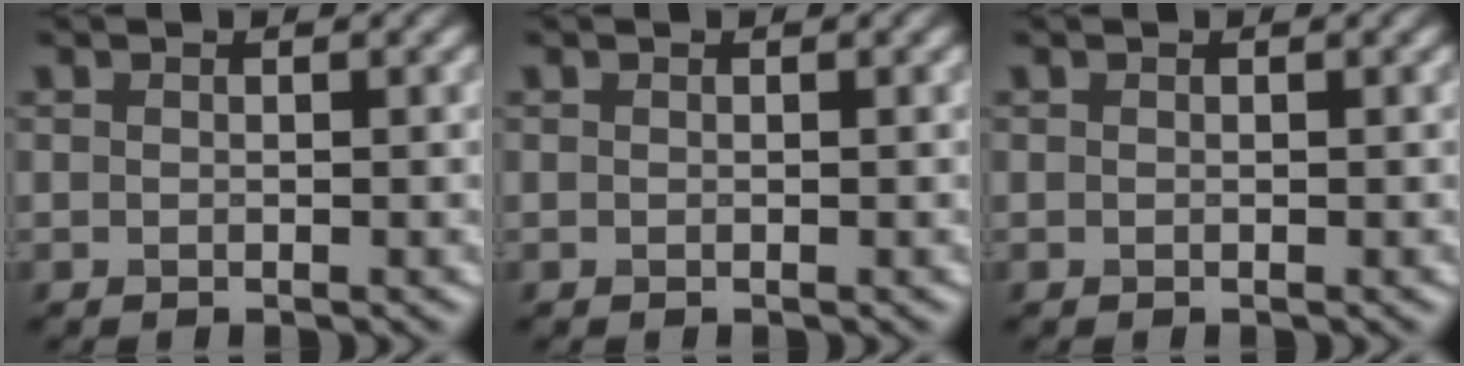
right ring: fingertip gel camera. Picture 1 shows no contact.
{"total": 0.0}
{"total": 0.0}